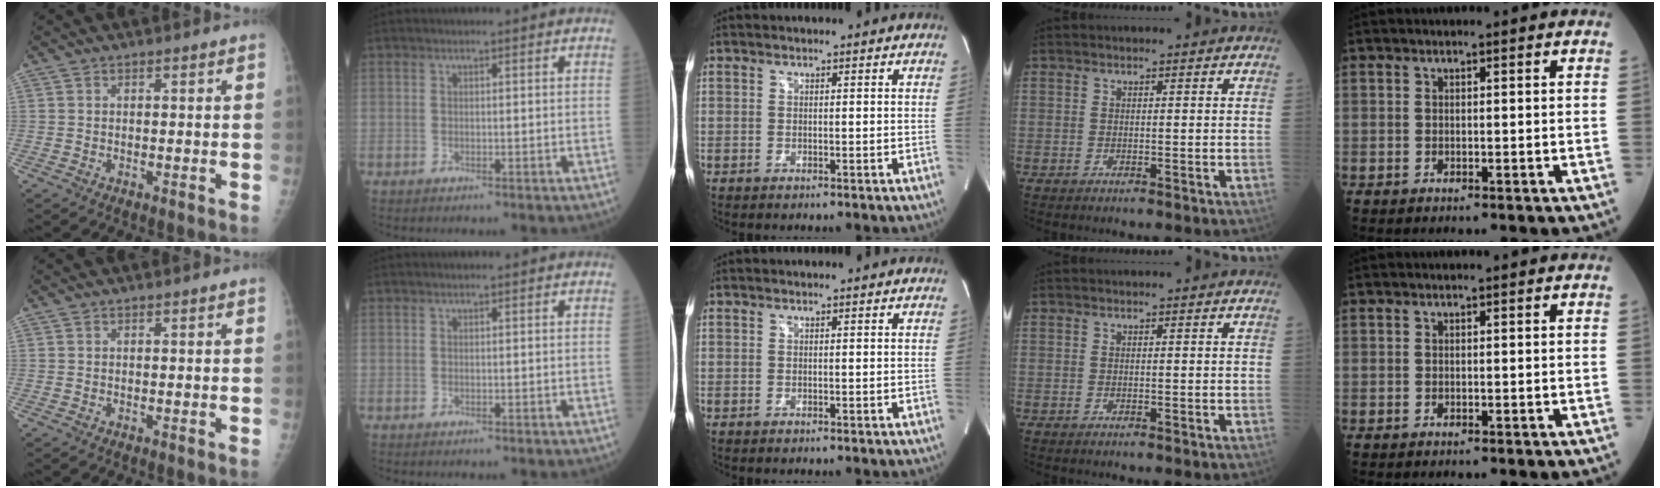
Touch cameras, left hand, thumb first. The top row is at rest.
{}